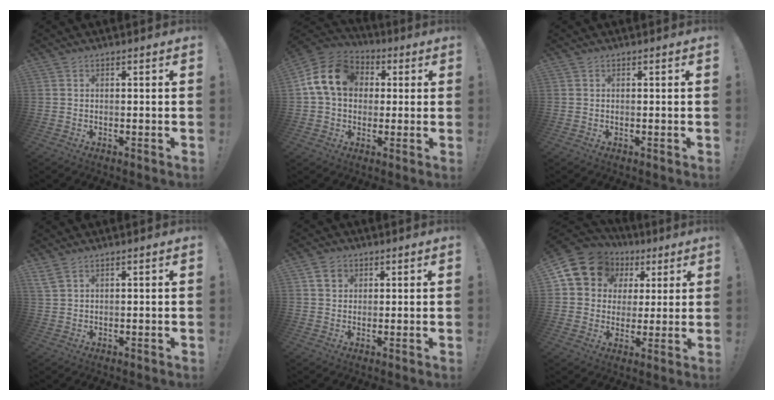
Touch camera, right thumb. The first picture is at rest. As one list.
[{"total": 14.7, "force": [3.2, 11.6, 8.5], "torque": [-0.143, 0.015, 0.068]}, {"total": 0.0}, {"total": 3.2, "force": [2.0, 1.2, 2.2], "torque": [-0.048, -0.002, 0.041]}, {"total": 4.8, "force": [2.3, 3.8, 1.9], "torque": [-0.028, -0.001, 0.043]}, {"total": 13.3, "force": [5.6, 11.0, 4.9], "torque": [-0.070, -0.029, 0.114]}]